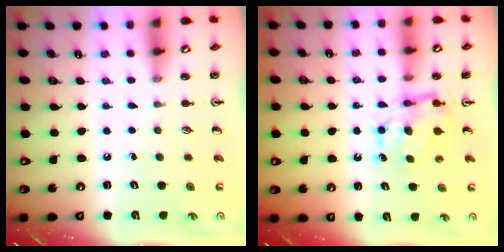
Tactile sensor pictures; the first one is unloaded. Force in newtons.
{"total": 7.3, "press": 7.3, "slide": 0.2}